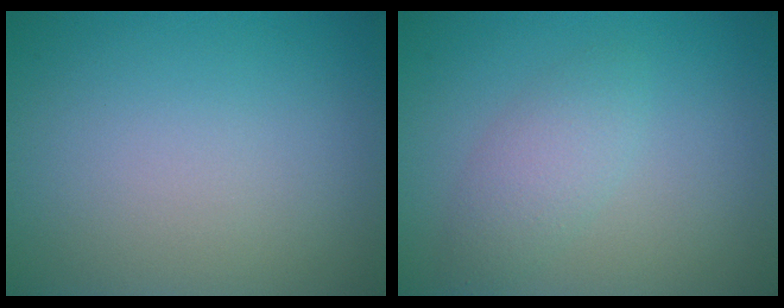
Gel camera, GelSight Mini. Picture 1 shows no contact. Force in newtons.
{"total": 2.5, "press": 2.5, "slide": 0.1}